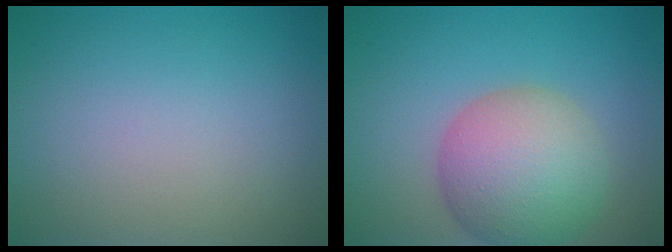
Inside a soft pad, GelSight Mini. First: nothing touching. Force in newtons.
{"total": 8.1, "press": 8.1, "slide": 0.3}